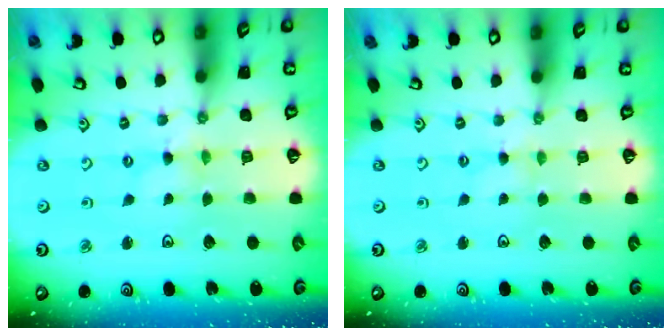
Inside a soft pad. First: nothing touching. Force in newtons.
{"total": 1.3, "press": 1.3, "slide": 0.3}